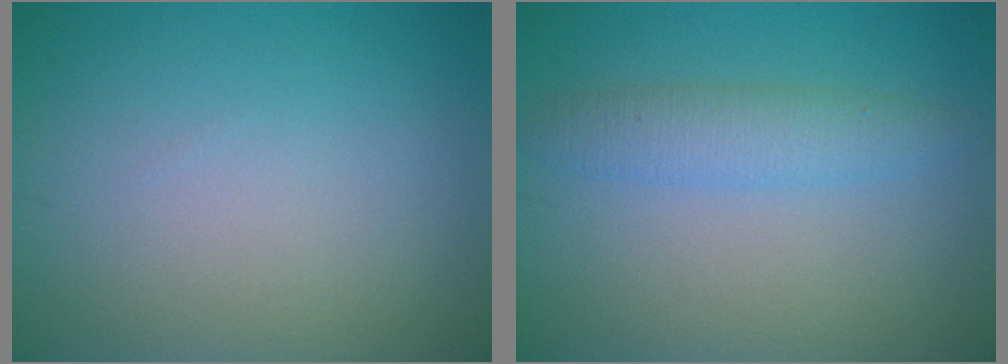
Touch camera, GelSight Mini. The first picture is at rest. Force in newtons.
{"total": 2.9, "press": 2.9, "slide": 0.1}